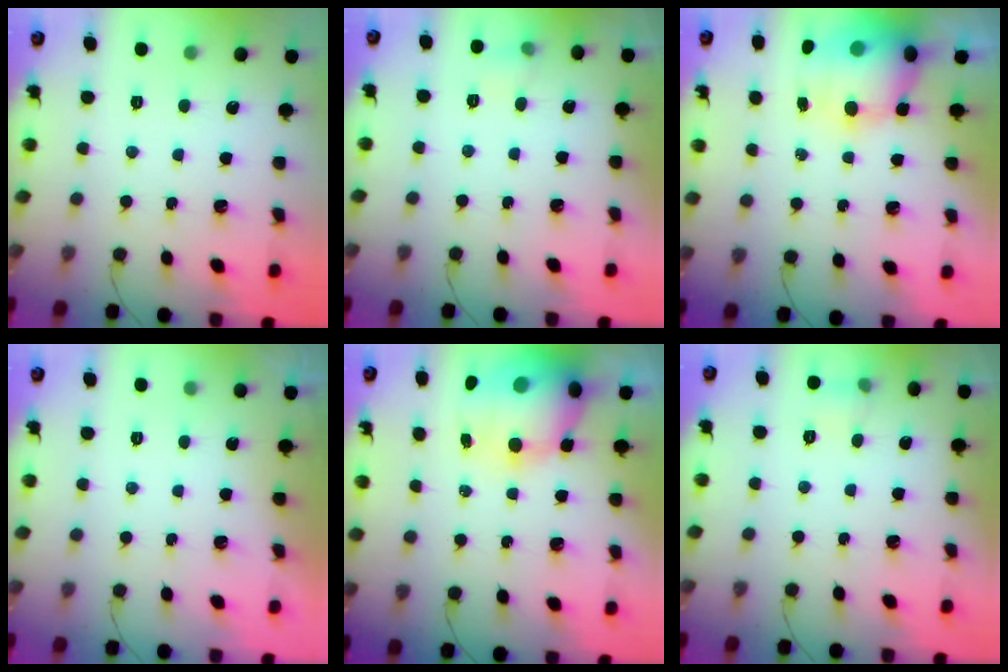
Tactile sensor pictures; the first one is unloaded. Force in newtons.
{"total": 5.0, "press": 4.8, "slide": 1.6}
{"total": 13.4, "press": 13.0, "slide": 3.5}
{"total": 0.0}
{"total": 15.6, "press": 15.1, "slide": 3.9}
{"total": 5.0, "press": 4.7, "slide": 1.7}